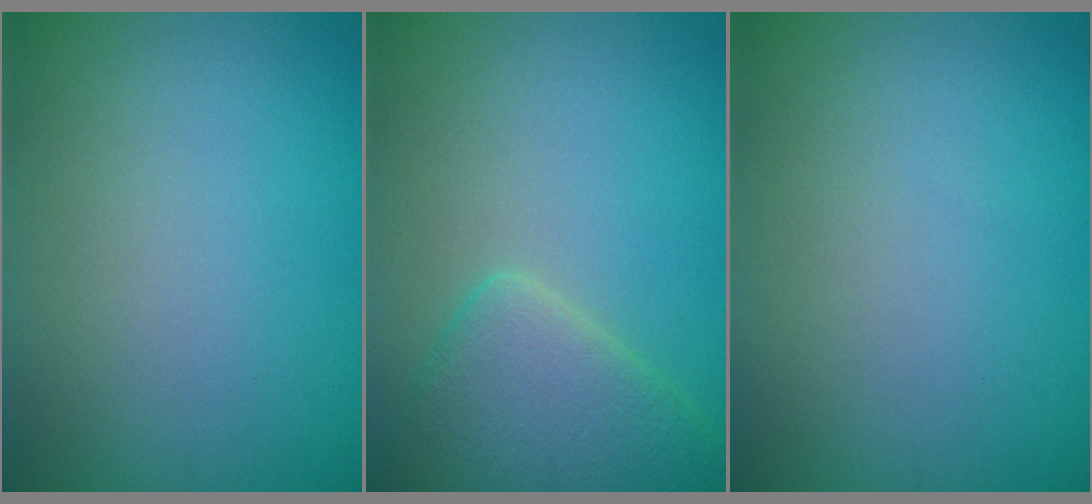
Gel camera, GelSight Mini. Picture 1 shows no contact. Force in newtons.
{"total": 5.6, "press": 5.6, "slide": 0.4}
{"total": 0.0}